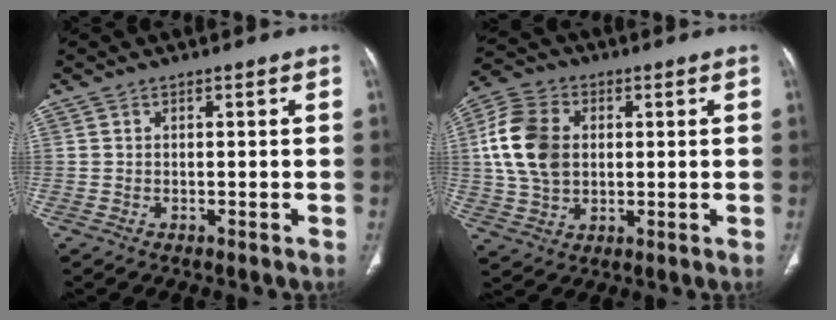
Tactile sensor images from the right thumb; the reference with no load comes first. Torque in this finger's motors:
{"motor_torque": [-0.22, 0.67, 0.54, 0.28, 0.18]}